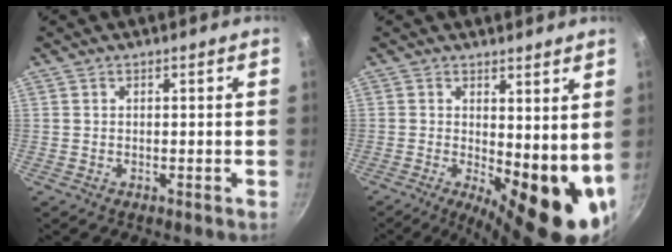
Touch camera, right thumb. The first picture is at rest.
{"total": 14.1, "force": [0.4, 5.8, 12.9], "torque": [-0.139, -0.027, 0.018]}